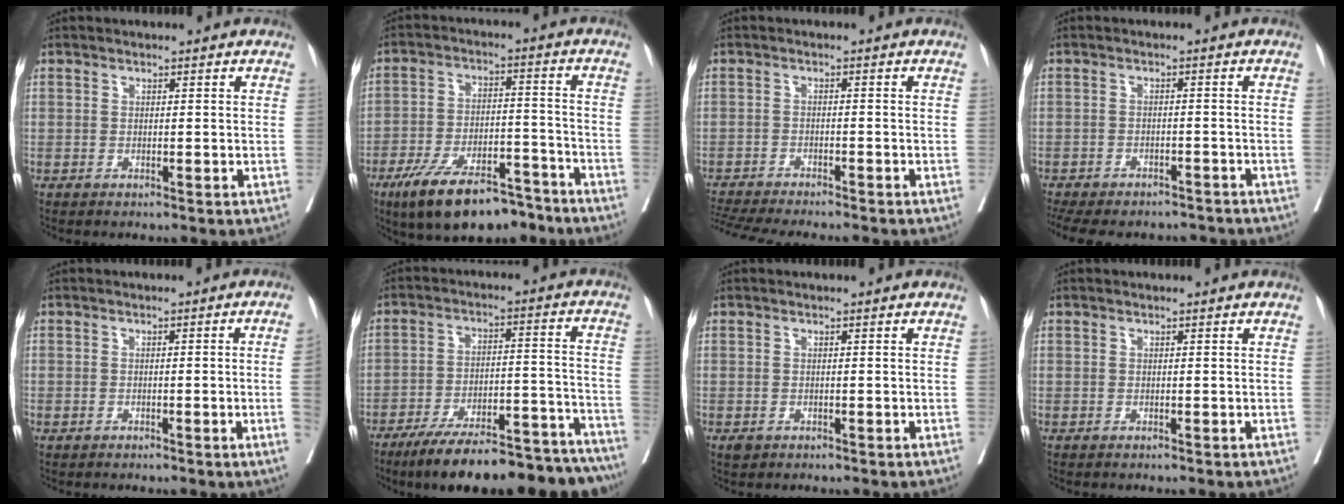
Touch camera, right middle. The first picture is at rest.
{"total": 14.4, "force": [-10.6, 4.9, 8.4], "torque": [-0.140, 0.003, -0.176]}
{"total": 13.8, "force": [-12.5, 1.5, 5.8], "torque": [-0.106, -0.019, -0.179]}
{"total": 15.1, "force": [-13.1, 5.4, 5.2], "torque": [-0.128, -0.004, -0.169]}
{"total": 2.8, "force": [-0.6, -0.6, 2.7], "torque": [-0.036, 0.004, -0.006]}
{"total": 23.1, "force": [-19.6, 4.6, 11.4], "torque": [-0.109, 0.020, -0.281]}
{"total": 0.9, "force": [-0.5, 0.7, 0.4], "torque": [-0.009, 0.000, -0.002]}
{"total": 0.0}